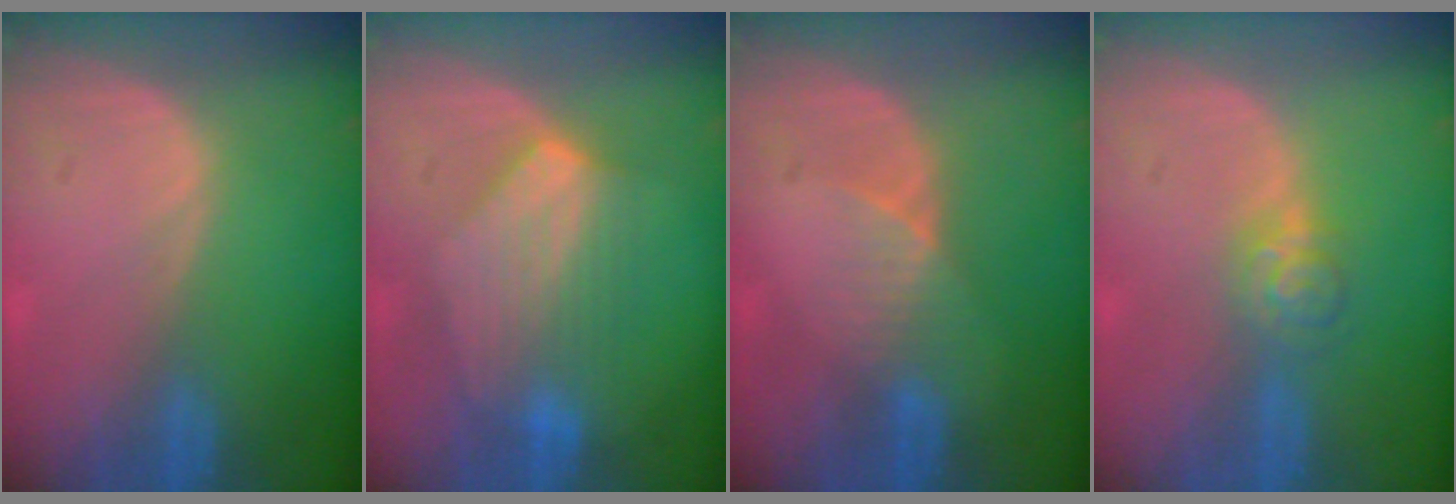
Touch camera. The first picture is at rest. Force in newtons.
{"total": 6.9, "press": 6.9, "slide": 0.2}
{"total": 3.2, "press": 2.8, "slide": 1.4}
{"total": 3.9, "press": 3.6, "slide": 1.3}